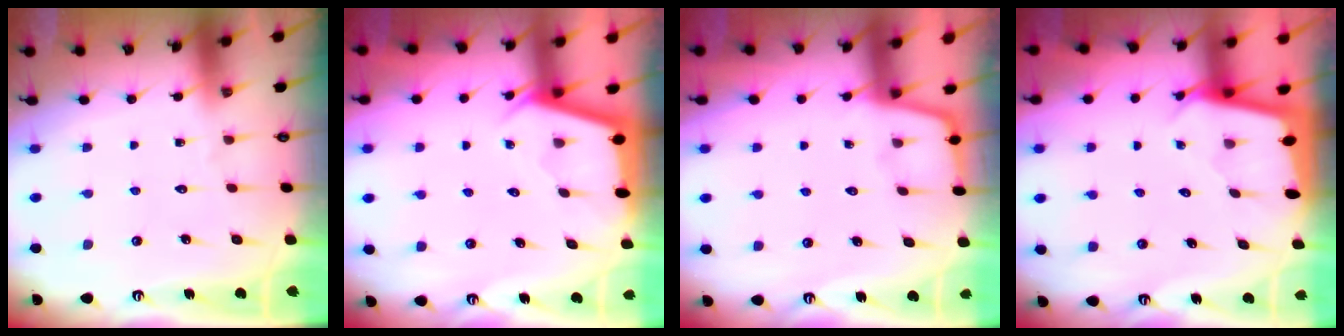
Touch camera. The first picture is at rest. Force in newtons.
{"total": 2.7, "press": 2.7, "slide": 0.2}
{"total": 1.7, "press": 1.7, "slide": 0.4}
{"total": 2.5, "press": 2.5, "slide": 0.1}